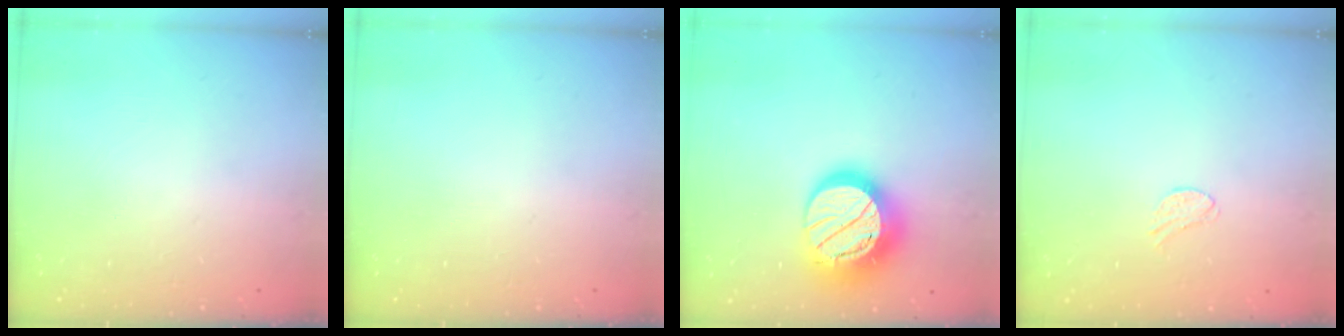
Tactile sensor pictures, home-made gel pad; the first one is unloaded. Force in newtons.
{"total": 0.0}
{"total": 22.0, "press": 22.0, "slide": 1.7}
{"total": 4.3, "press": 4.3, "slide": 0.3}